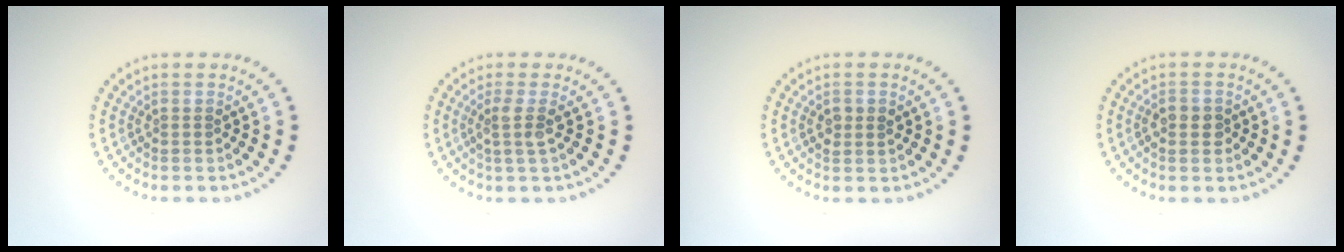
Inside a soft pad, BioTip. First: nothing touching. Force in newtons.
{"total": 1.8, "press": 1.3, "slide": 1.2}
{"total": 1.4, "press": 1.4, "slide": 0.3}
{"total": 1.9, "press": 1.9, "slide": 0.4}